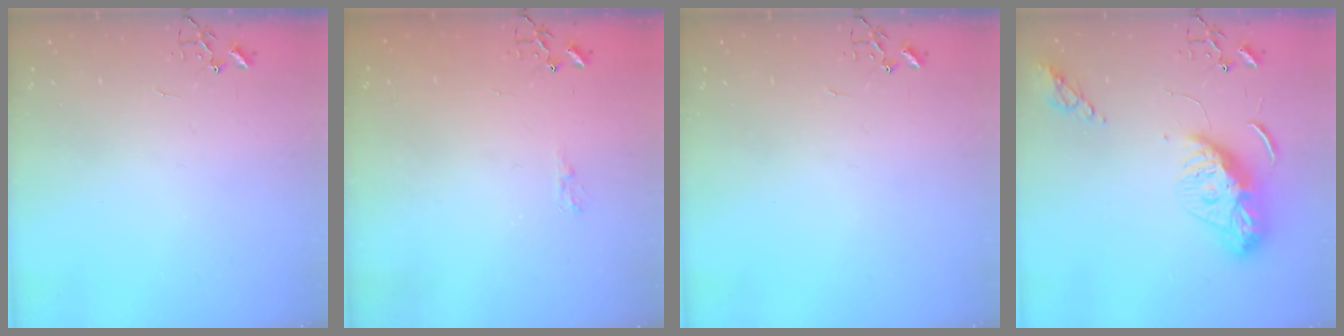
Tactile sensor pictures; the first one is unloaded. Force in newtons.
{"total": 5.1, "press": 5.1, "slide": 0.4}
{"total": 0.0}
{"total": 11.6, "press": 11.6, "slide": 1.0}